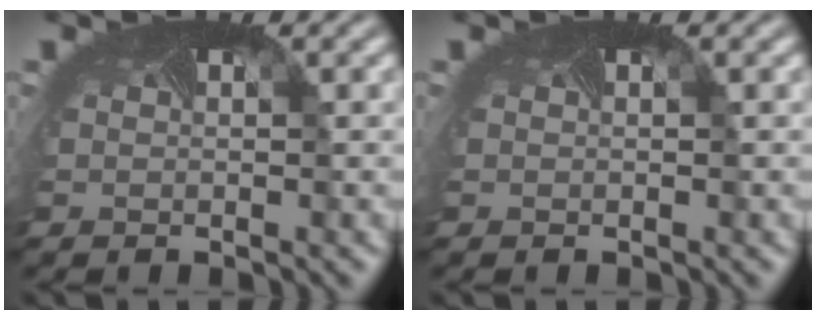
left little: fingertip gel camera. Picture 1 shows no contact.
{"total": 0.0}